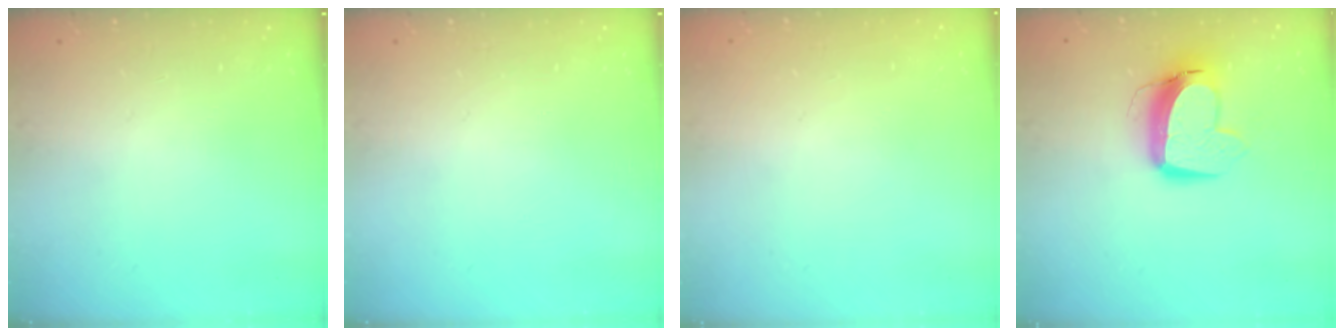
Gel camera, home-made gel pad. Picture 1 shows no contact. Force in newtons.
{"total": 0.0}
{"total": 0.0}
{"total": 11.5, "press": 11.4, "slide": 1.2}